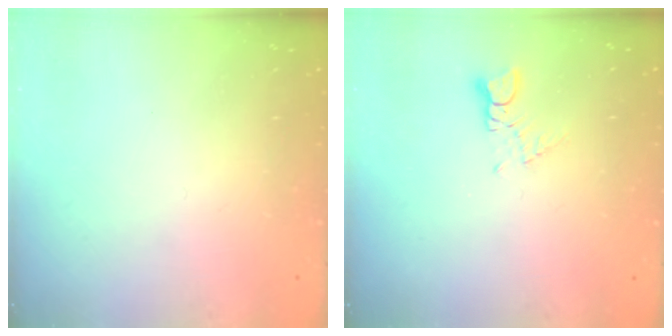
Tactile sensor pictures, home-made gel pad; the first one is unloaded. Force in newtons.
{"total": 1.6, "press": 1.6, "slide": 0.2}